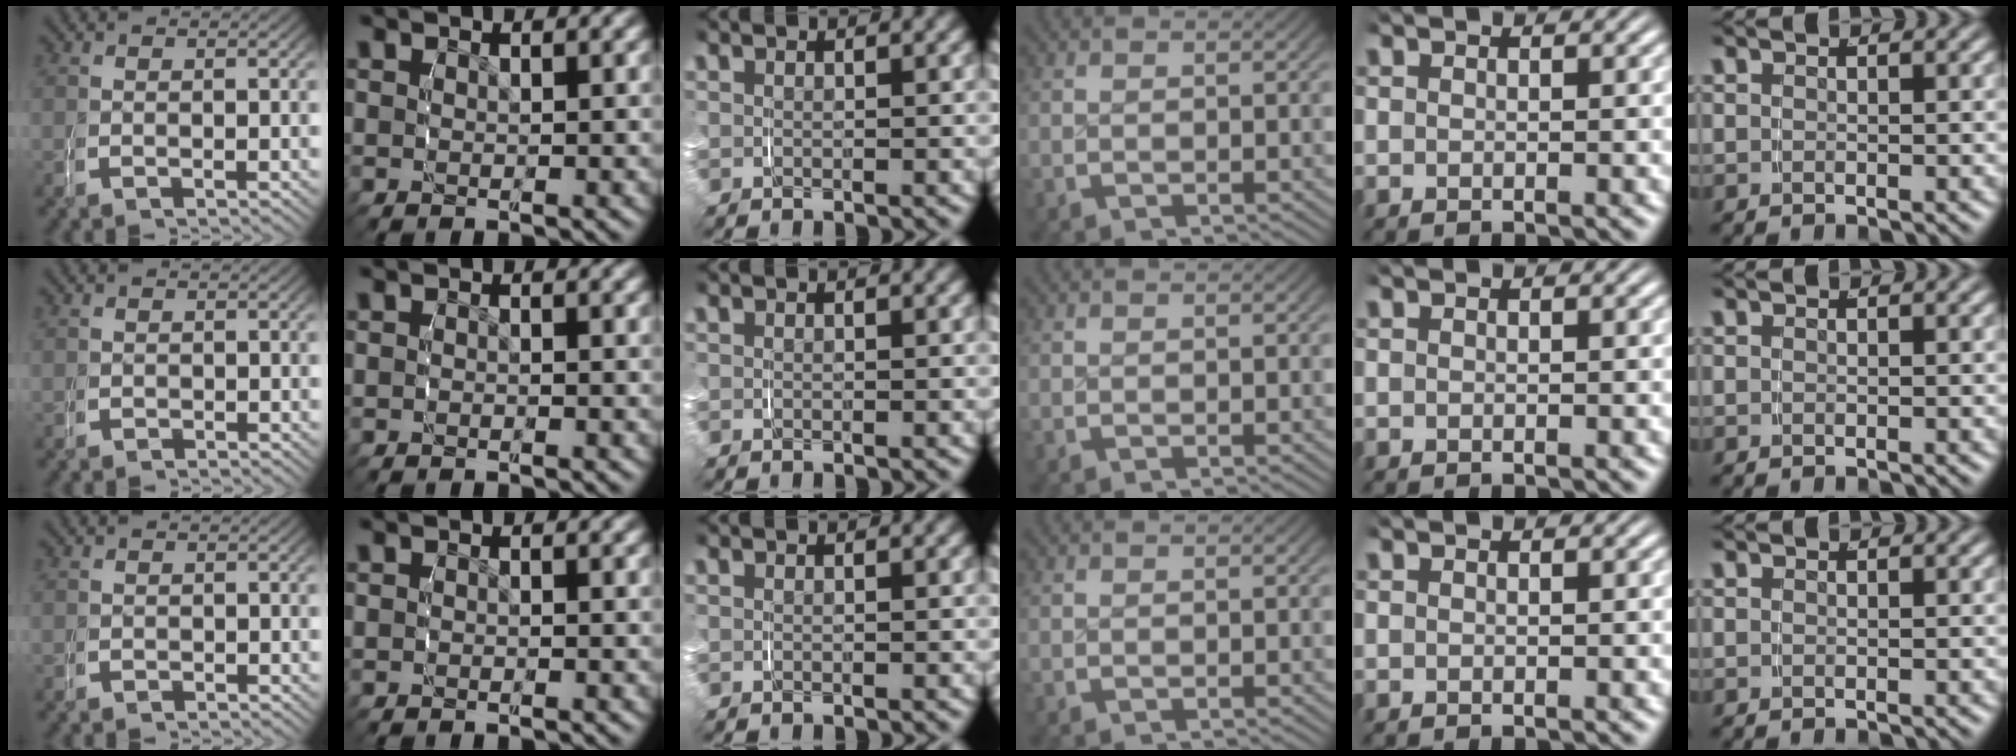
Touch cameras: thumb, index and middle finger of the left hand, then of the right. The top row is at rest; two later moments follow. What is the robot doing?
{"motion": "grasp_and_lifting", "object": "keyboard"}